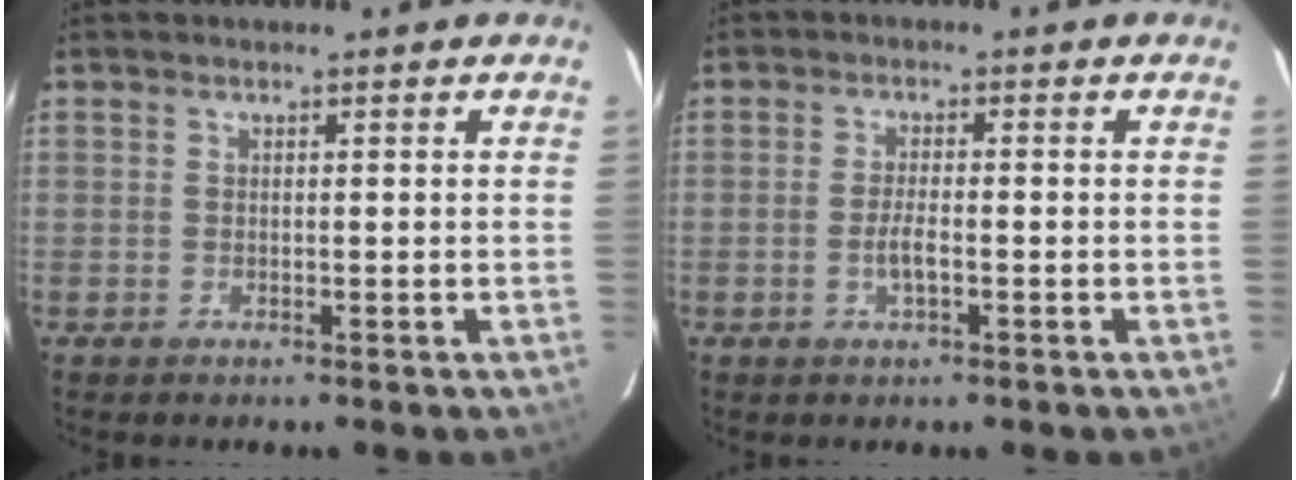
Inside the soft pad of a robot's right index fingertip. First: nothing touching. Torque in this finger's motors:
{"motor_torque": [0.14, -0.08, 0.17, 0.05]}